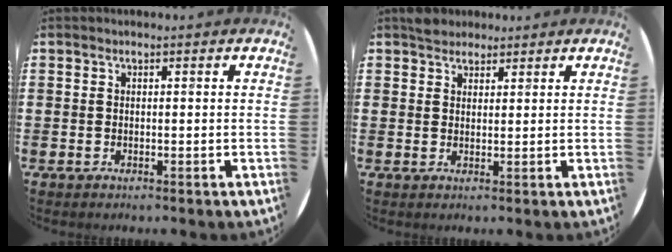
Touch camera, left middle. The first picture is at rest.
{"total": 2.3, "force": [2.1, 1.0, -0.1], "torque": [0.006, 0.003, 0.041]}